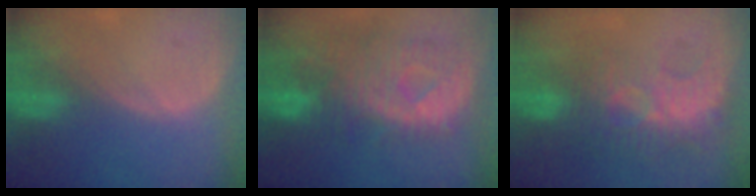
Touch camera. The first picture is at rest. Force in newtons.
{"total": 10.9, "press": 9.7, "slide": 5.1}
{"total": 9.4, "press": 8.4, "slide": 4.3}